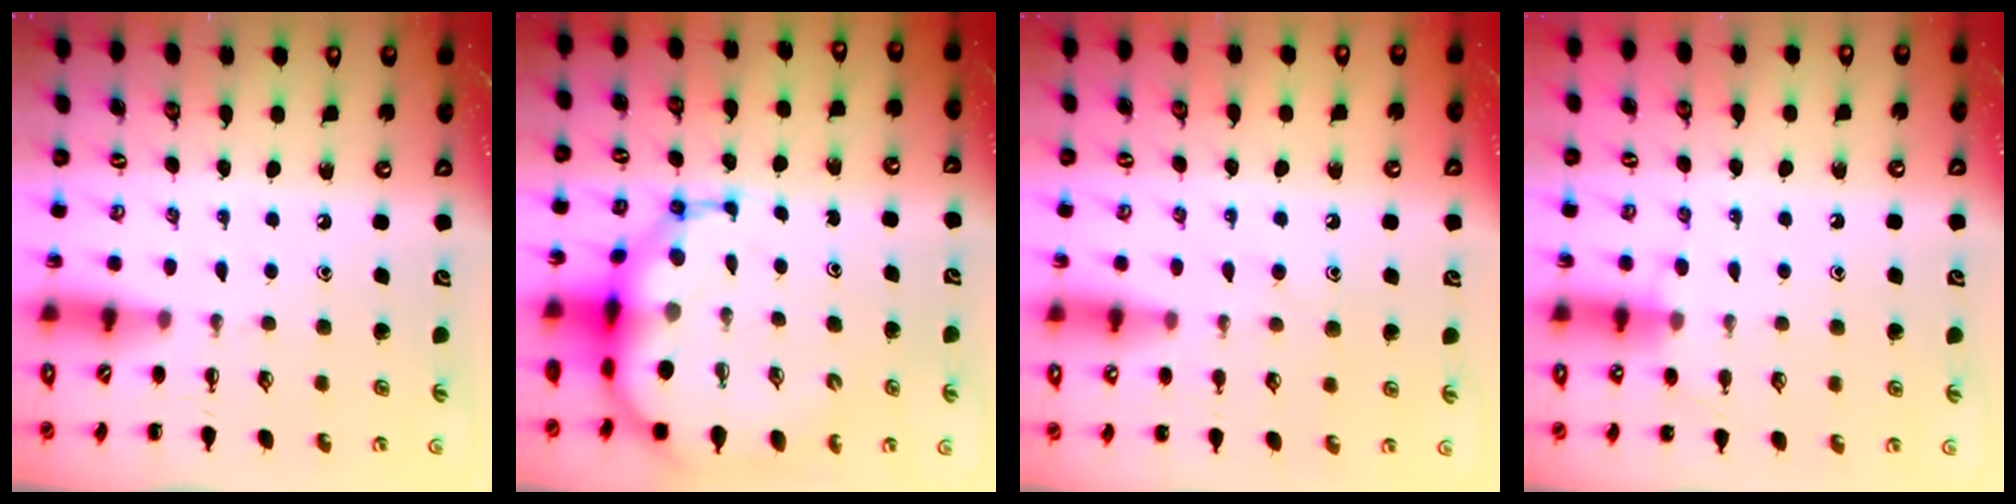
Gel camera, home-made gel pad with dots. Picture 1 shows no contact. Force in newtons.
{"total": 14.3, "press": 13.8, "slide": 4.0}
{"total": 8.4, "press": 8.4, "slide": 1.2}
{"total": 6.9, "press": 6.4, "slide": 2.7}